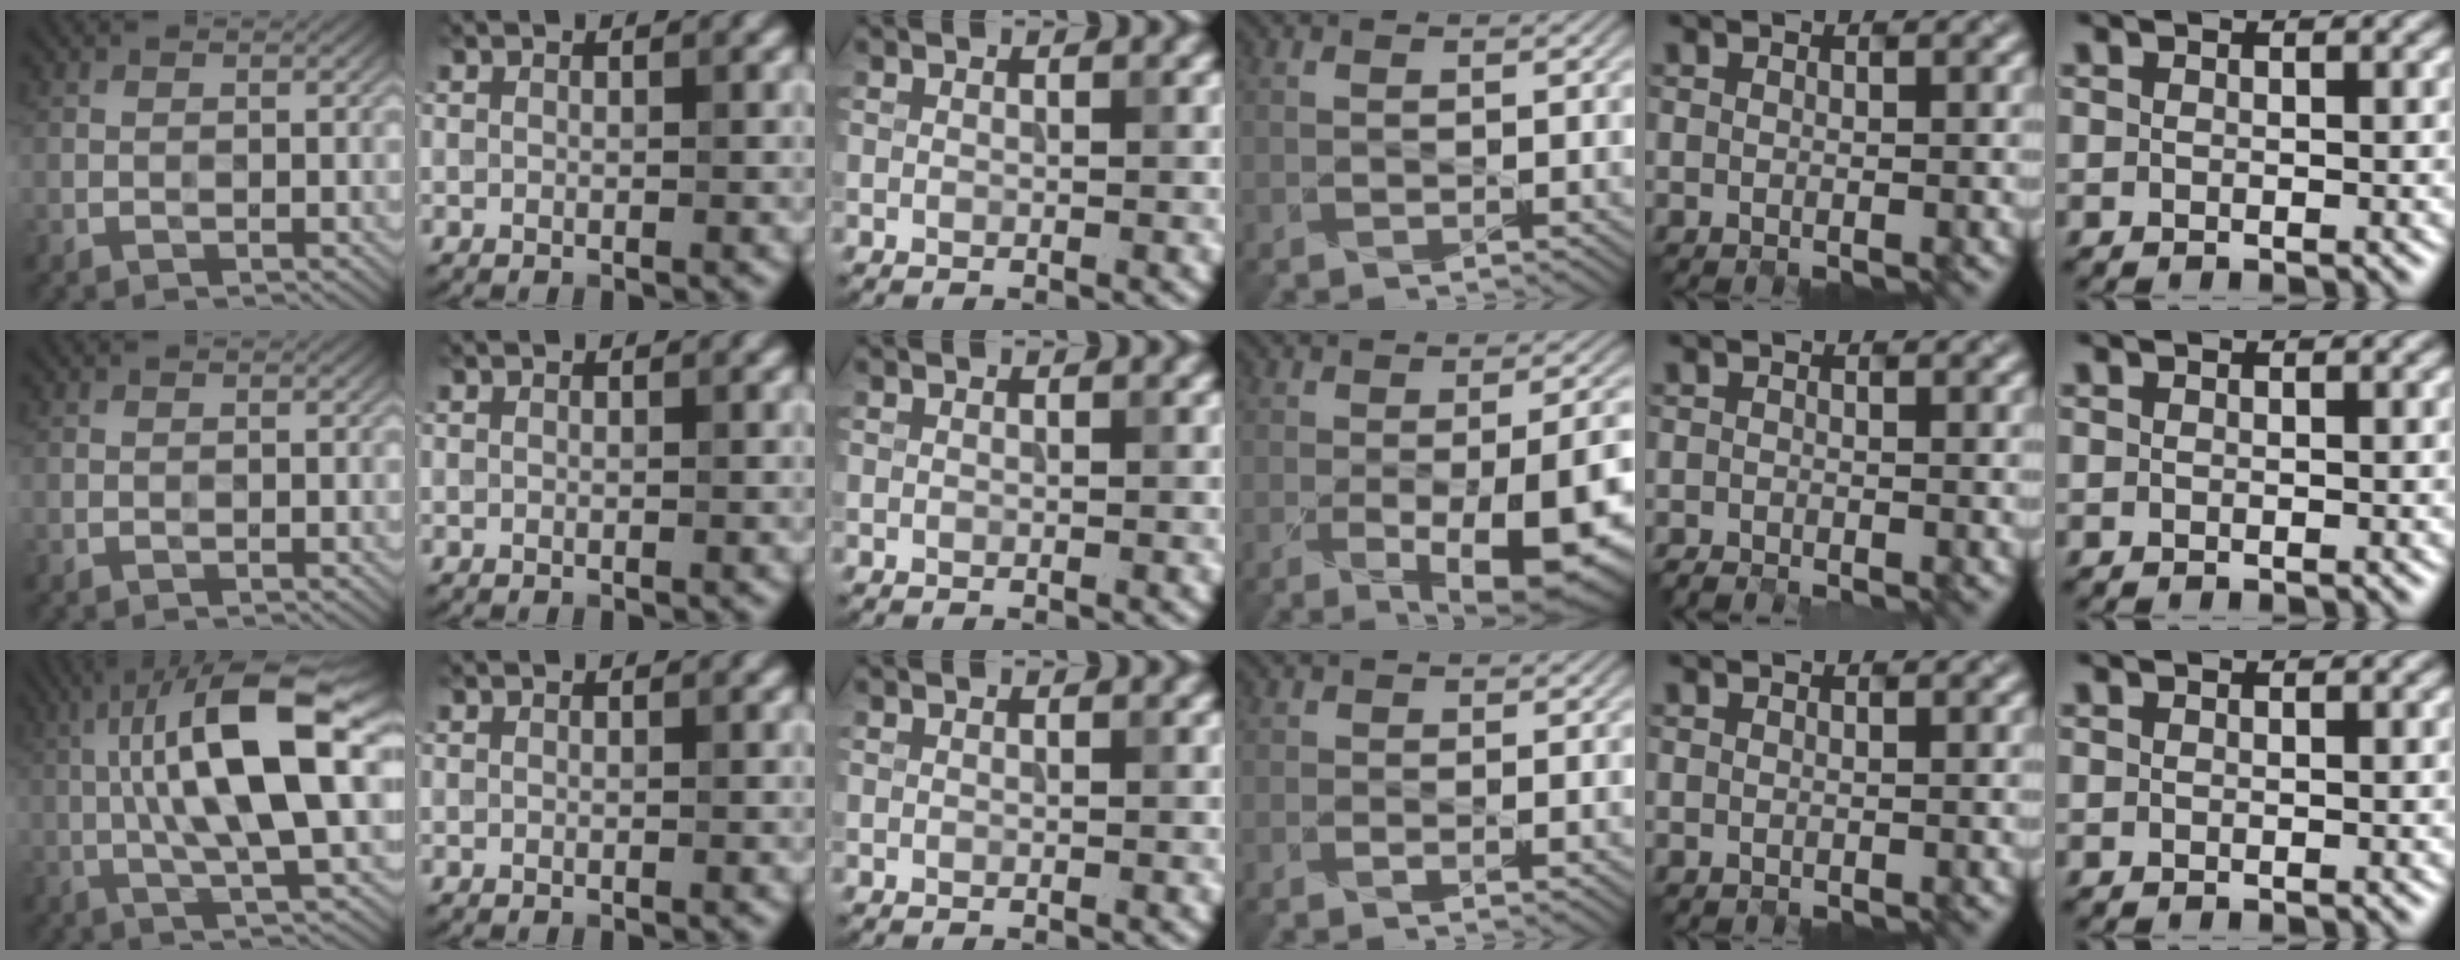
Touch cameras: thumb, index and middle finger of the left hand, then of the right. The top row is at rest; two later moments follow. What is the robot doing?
{"motion": "close", "object": "folder"}